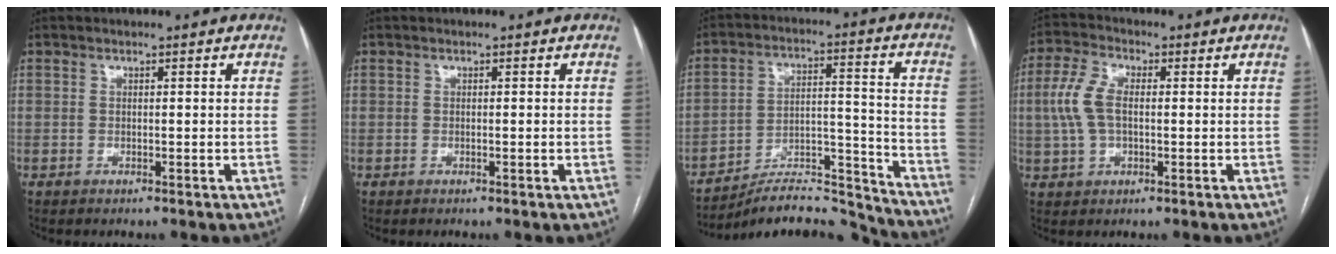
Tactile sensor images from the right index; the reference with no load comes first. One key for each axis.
{"total": 0.0}
{"total": 15.6, "fx": -15.4, "fy": 1.6, "fz": 2.2, "tx": -0.023, "ty": 0.046, "tz": -0.241}
{"total": 6.7, "fx": 0.3, "fy": 3.4, "fz": 5.7, "tx": -0.149, "ty": 0.018, "tz": 0.004}